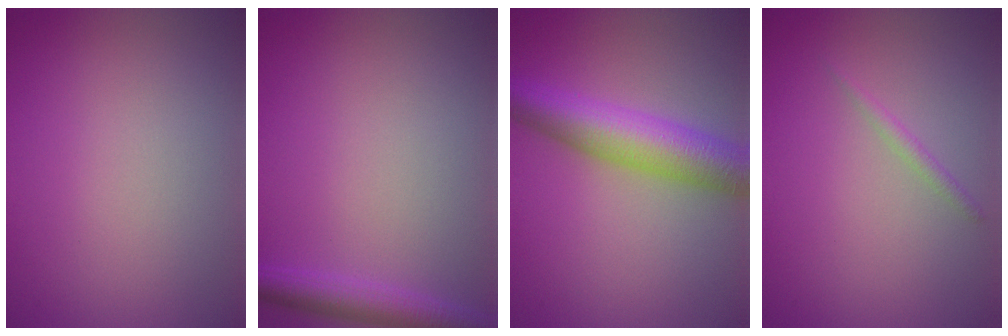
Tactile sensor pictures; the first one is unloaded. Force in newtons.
{"total": 3.0, "press": 3.0, "slide": 0.2}
{"total": 7.1, "press": 7.1, "slide": 0.1}
{"total": 0.9, "press": 0.9, "slide": 0.1}